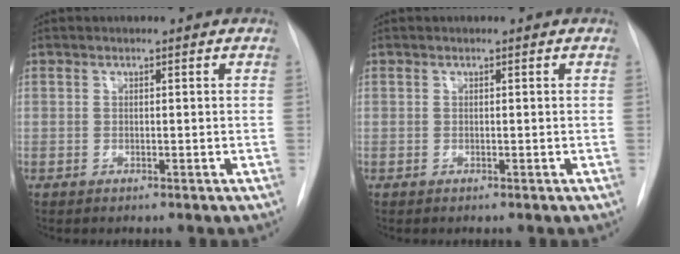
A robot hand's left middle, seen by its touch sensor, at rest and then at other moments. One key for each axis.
{"total": 0.0}